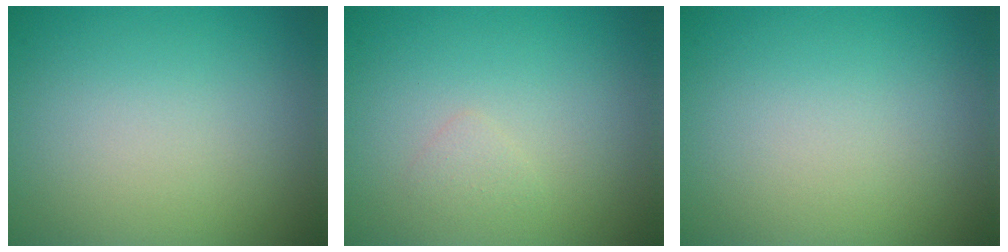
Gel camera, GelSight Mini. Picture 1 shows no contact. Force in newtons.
{"total": 0.8, "press": 0.8, "slide": 0.1}
{"total": 0.0}